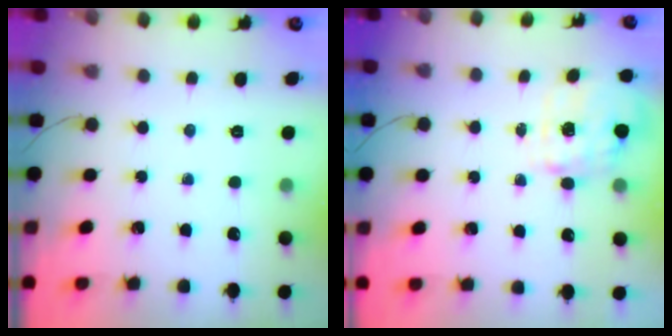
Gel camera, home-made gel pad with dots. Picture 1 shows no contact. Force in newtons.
{"total": 4.0, "press": 3.9, "slide": 0.8}